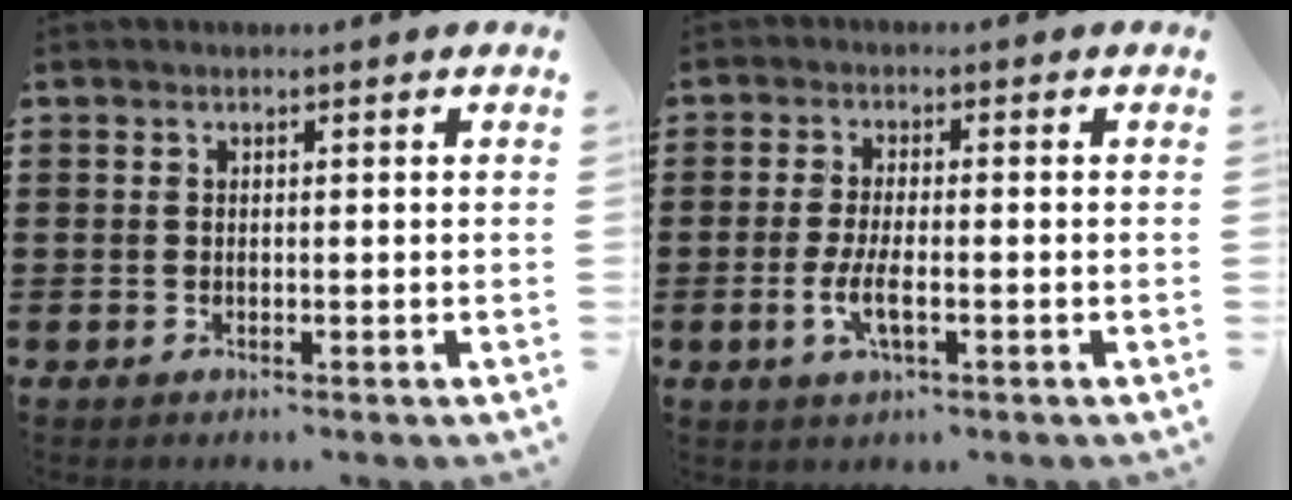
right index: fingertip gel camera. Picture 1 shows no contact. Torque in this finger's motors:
{"motor_torque": [1.45, 0.69, 0.47, 0.14]}